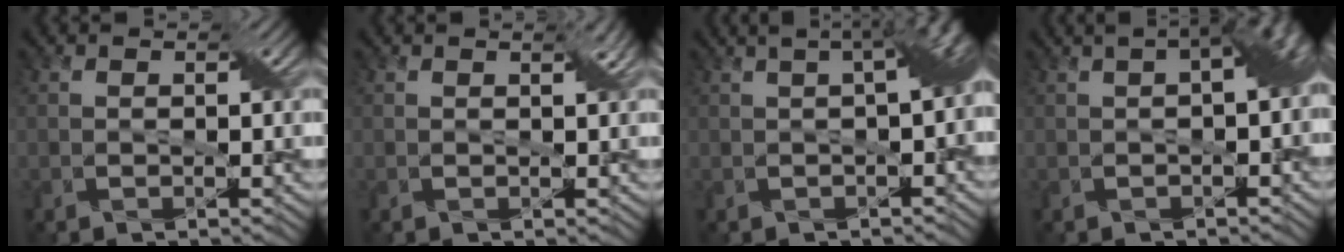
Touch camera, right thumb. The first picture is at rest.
{"total": 0.7, "force": [0.5, 0.0, 0.5], "torque": [-0.010, 0.003, 0.008]}
{"total": 7.4, "force": [1.0, 2.4, 6.9], "torque": [-0.062, 0.026, 0.009]}
{"total": 6.5, "force": [0.9, 2.4, 6.0], "torque": [-0.061, 0.018, 0.011]}